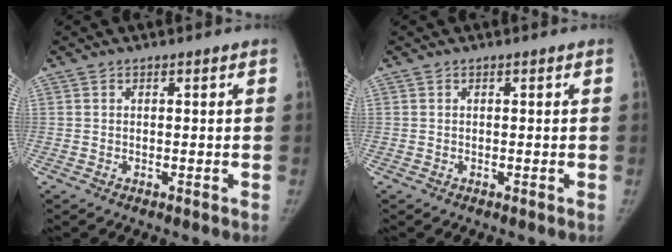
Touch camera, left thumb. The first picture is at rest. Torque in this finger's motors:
{"motor_torque": [0.00, 0.00, 0.15, 0.00, 0.00]}